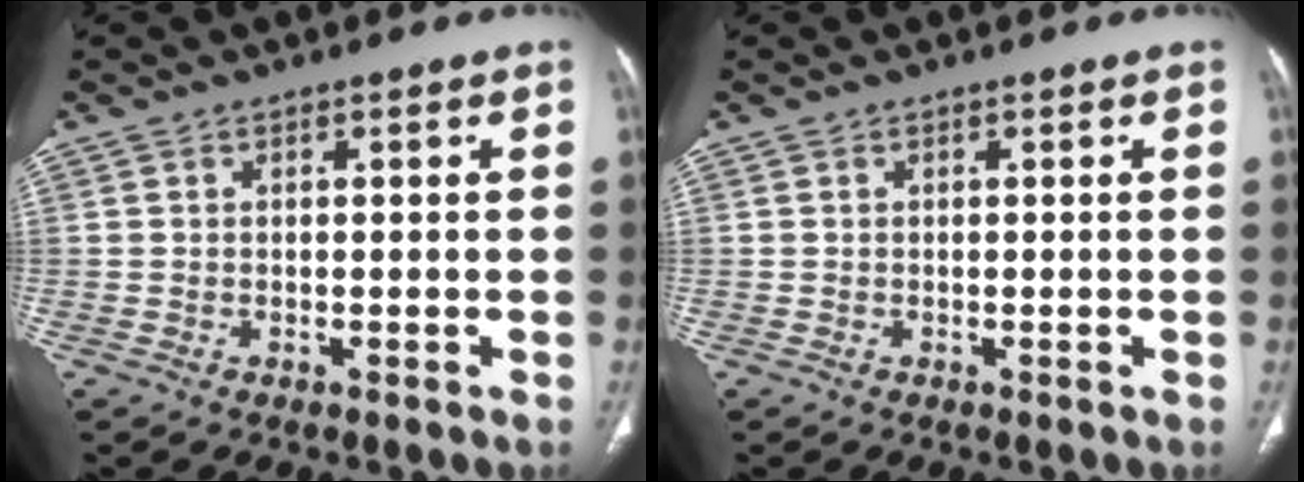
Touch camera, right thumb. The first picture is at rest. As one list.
[{"total": 0.0}]